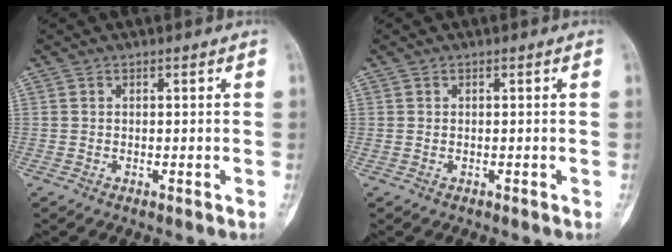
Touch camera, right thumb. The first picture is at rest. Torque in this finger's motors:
{"motor_torque": [0.31, 0.22, 0.07, -0.19, 0.00]}